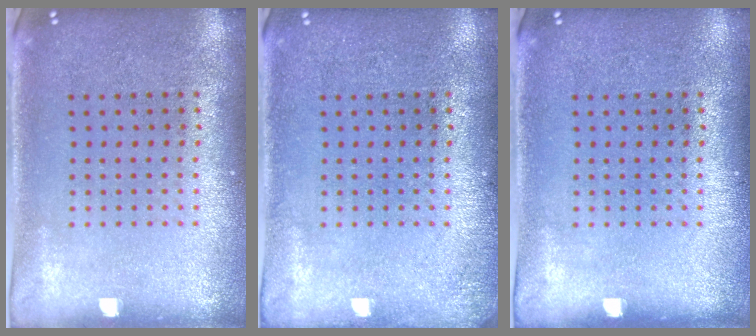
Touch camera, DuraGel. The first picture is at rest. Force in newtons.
{"total": 1.0, "press": 1.0, "slide": 0.3}
{"total": 0.0}